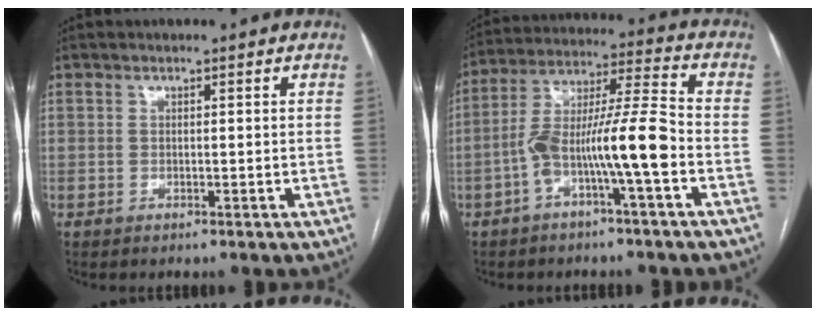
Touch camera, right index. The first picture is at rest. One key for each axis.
{"total": 12.0, "fx": -4.0, "fy": 0.3, "fz": 11.4, "tx": -0.211, "ty": 0.028, "tz": -0.073}